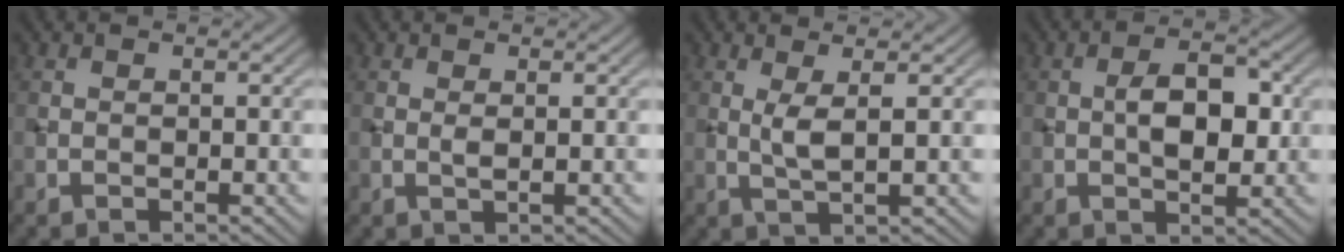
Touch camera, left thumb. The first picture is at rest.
{"total": 0.9, "force": [0.3, 0.2, 0.8], "torque": [-0.020, -0.001, 0.005]}
{"total": 2.9, "force": [0.8, 0.4, 2.7], "torque": [-0.061, -0.001, 0.019]}
{"total": 5.5, "force": [0.2, 2.8, 4.8], "torque": [-0.079, 0.004, 0.002]}